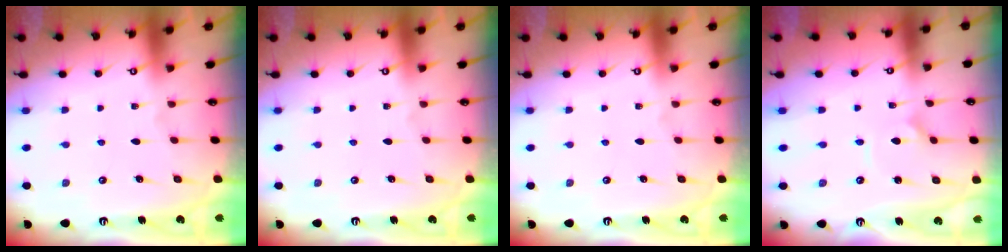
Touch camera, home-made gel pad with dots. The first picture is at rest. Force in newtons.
{"total": 0.0}
{"total": 0.0}
{"total": 2.5, "press": 2.5, "slide": 0.3}